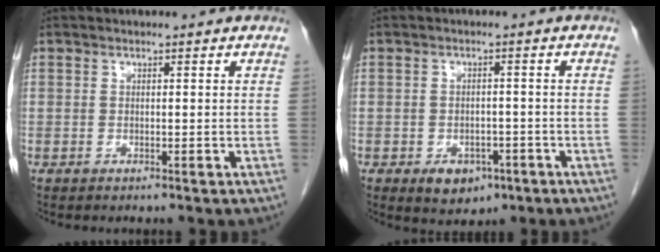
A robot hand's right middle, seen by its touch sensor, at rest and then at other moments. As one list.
[{"total": 4.7, "force": [-2.4, 3.1, 2.5], "torque": [-0.034, 0.001, -0.024]}]